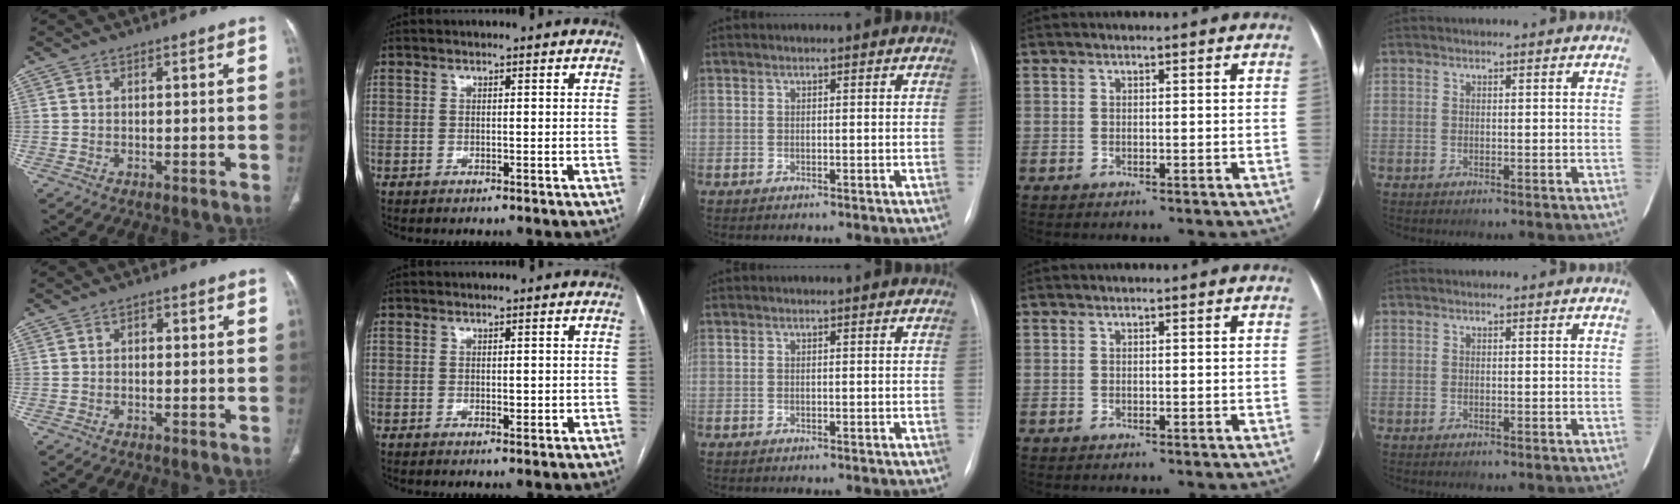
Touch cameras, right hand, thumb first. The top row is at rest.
{"thumb": {"total": 1.4, "force": [0.1, 1.0, 1.0], "torque": [-0.007, 0.005, -0.004]}, "index": {"total": 1.5, "force": [-0.1, 0.8, 1.2], "torque": [-0.016, -0.002, 0.002]}}